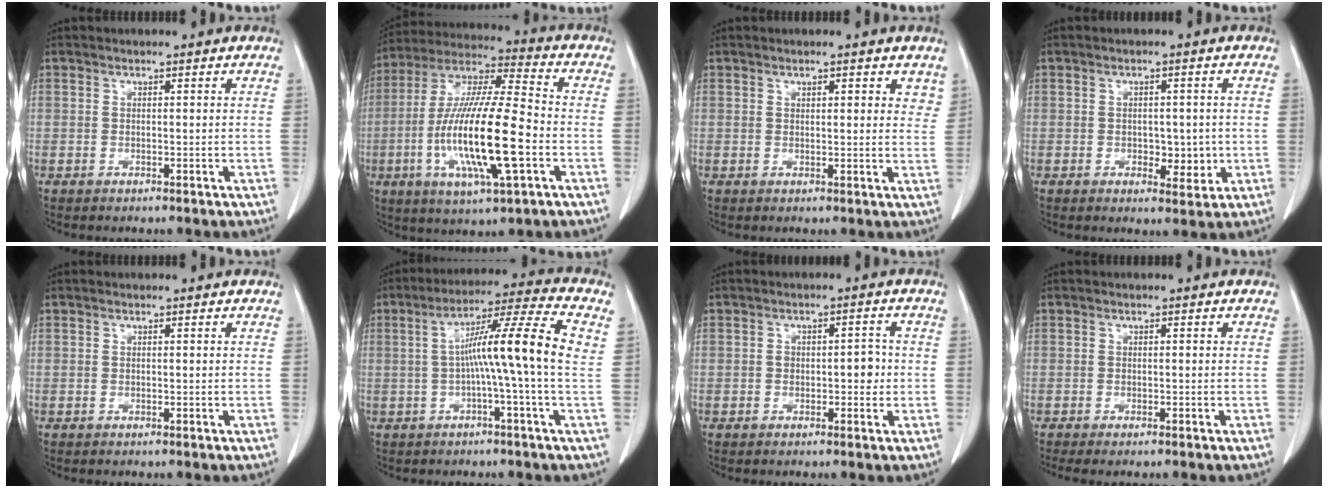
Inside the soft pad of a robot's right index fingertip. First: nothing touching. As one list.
[{"total": 19.2, "force": [-4.5, 2.4, 18.5], "torque": [-0.367, -0.013, -0.080]}, {"total": 3.7, "force": [2.5, 1.5, 2.3], "torque": [-0.012, -0.001, 0.027]}, {"total": 4.2, "force": [-0.8, 2.3, 3.3], "torque": [-0.039, 0.000, -0.004]}, {"total": 0.0}, {"total": 11.6, "force": [0.4, -1.6, 11.5], "torque": [-0.183, 0.019, -0.002]}, {"total": 3.4, "force": [-0.4, 1.9, 2.8], "torque": [-0.038, 0.011, -0.004]}, {"total": 2.5, "force": [-2.0, 0.2, 1.5], "torque": [-0.020, -0.006, -0.029]}]